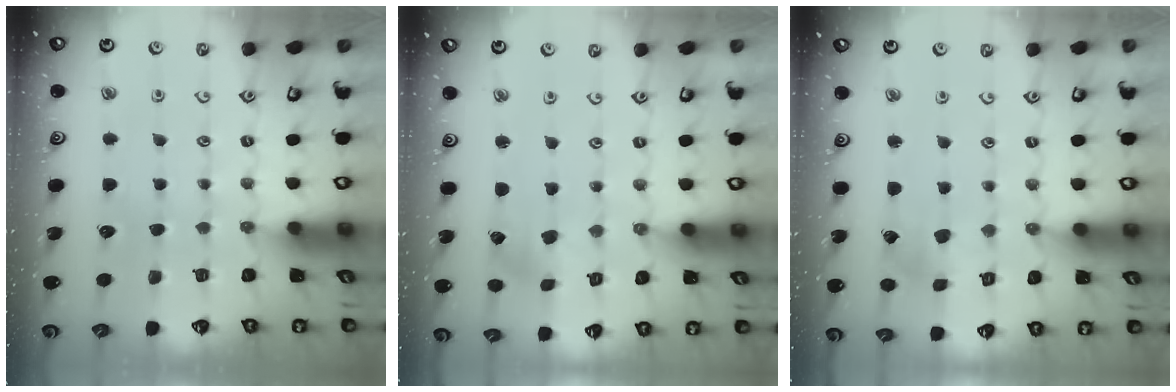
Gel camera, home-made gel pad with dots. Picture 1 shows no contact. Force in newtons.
{"total": 0.7, "press": 0.7, "slide": 0.2}
{"total": 2.1, "press": 2.1, "slide": 0.1}